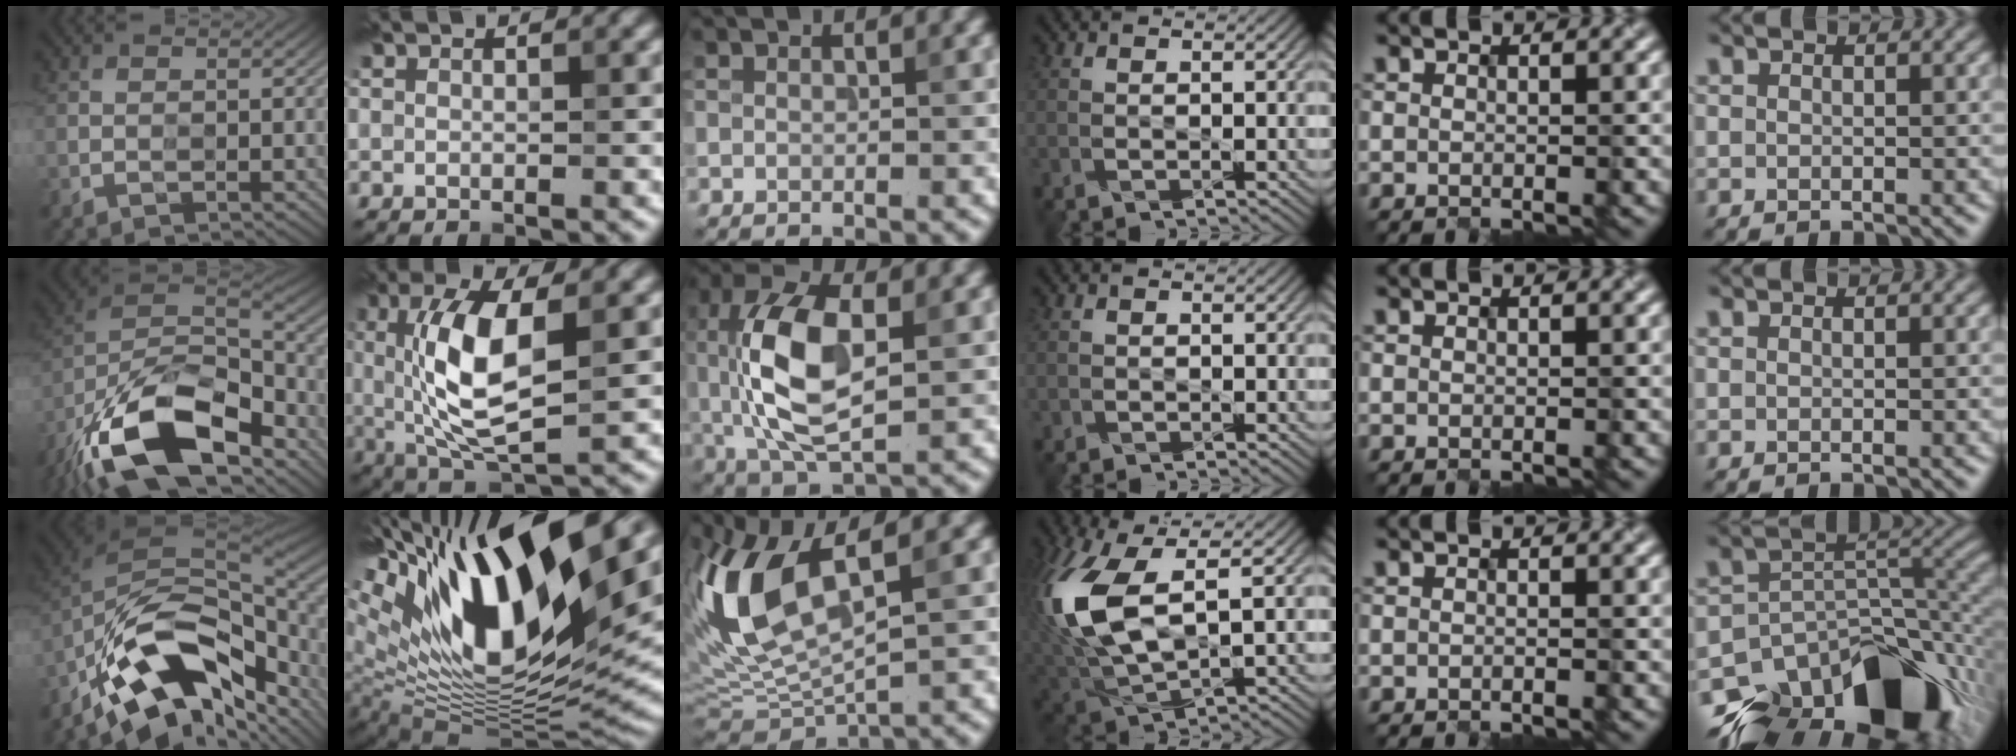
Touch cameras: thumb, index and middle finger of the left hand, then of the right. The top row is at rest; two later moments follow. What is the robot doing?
{"motion": "insert", "object": "pen cap and body"}